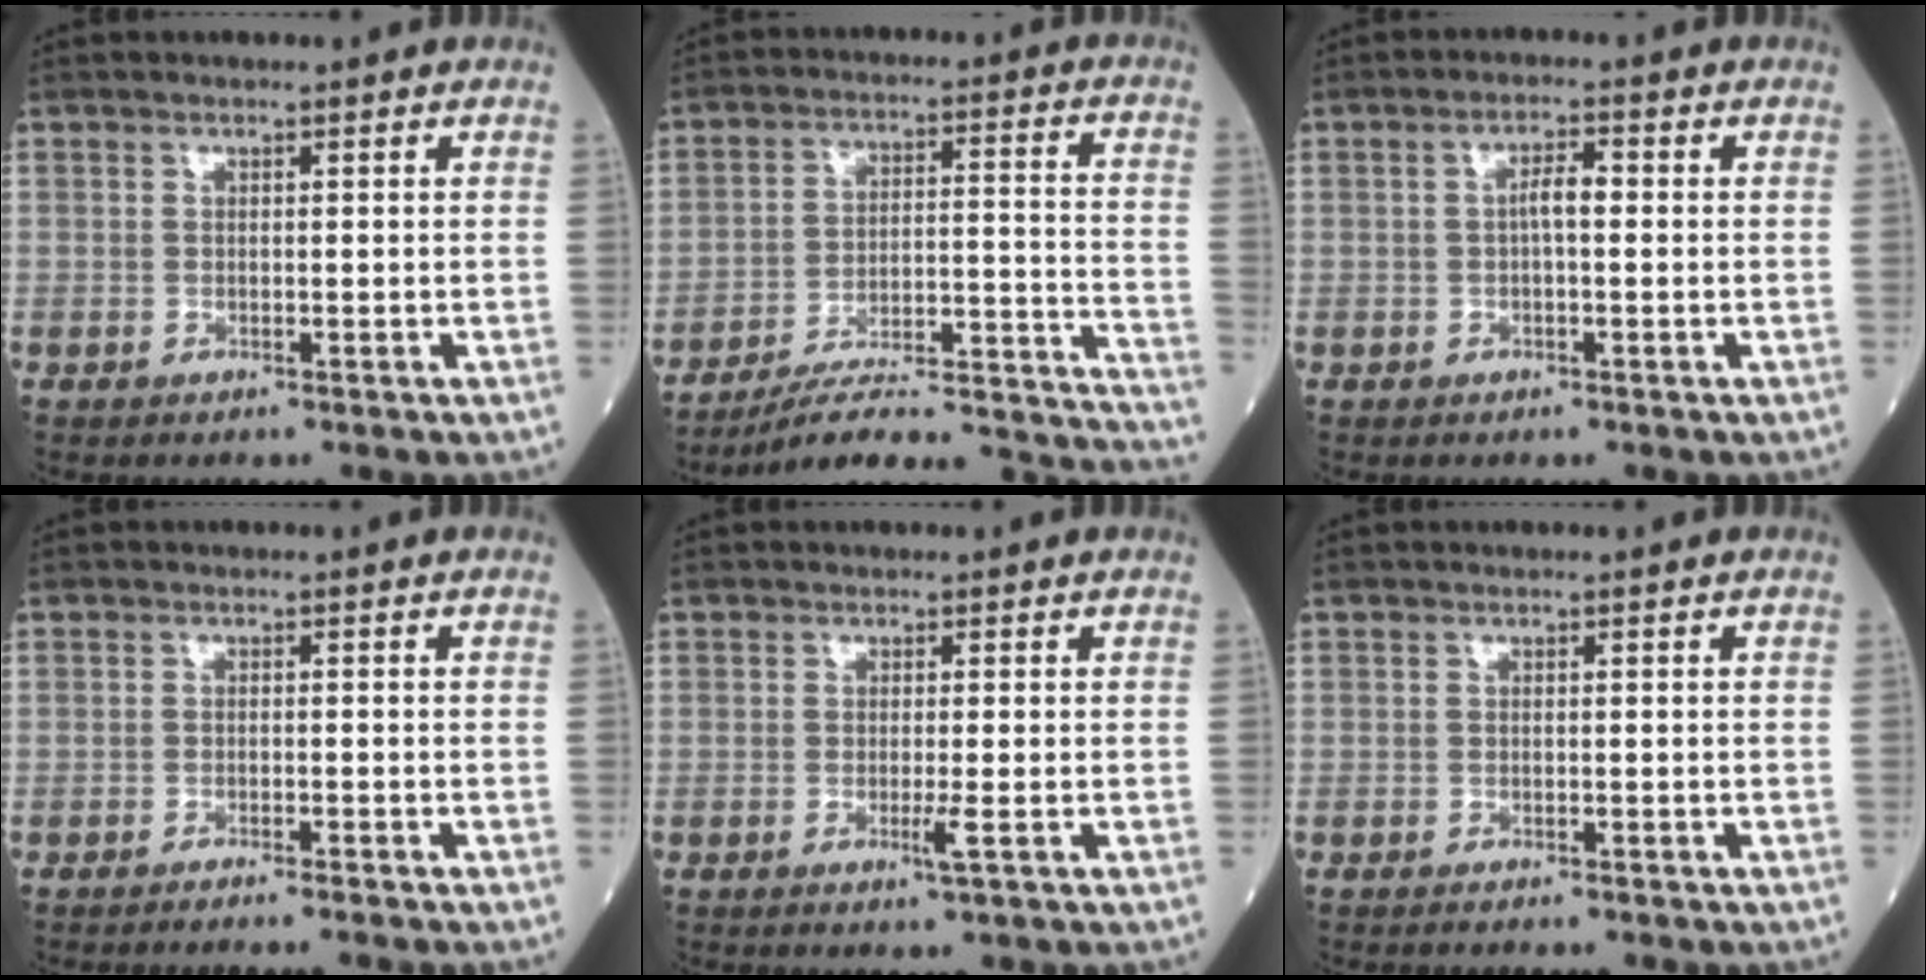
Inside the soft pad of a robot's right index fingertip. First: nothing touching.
{"total": 22.9, "force": [-21.2, 0.8, 8.5], "torque": [-0.051, 0.021, -0.295]}
{"total": 2.6, "force": [0.0, 0.6, 2.6], "torque": [-0.044, 0.006, -0.002]}
{"total": 3.4, "force": [-2.9, -0.7, 1.5], "torque": [-0.013, 0.005, -0.037]}
{"total": 1.7, "force": [-0.6, -0.4, 1.6], "torque": [-0.030, -0.005, -0.013]}
{"total": 1.4, "force": [-1.2, 0.0, 0.6], "torque": [-0.010, 0.000, -0.012]}